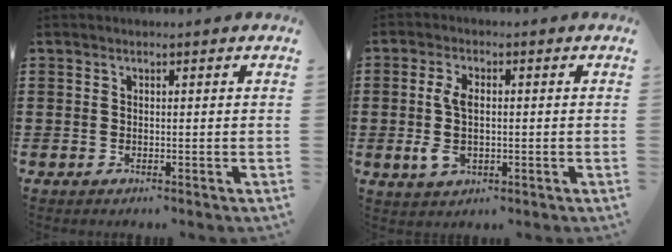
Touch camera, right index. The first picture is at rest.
{"total": 5.2, "force": [-0.4, 2.9, 4.4], "torque": [-0.103, 0.000, -0.014]}